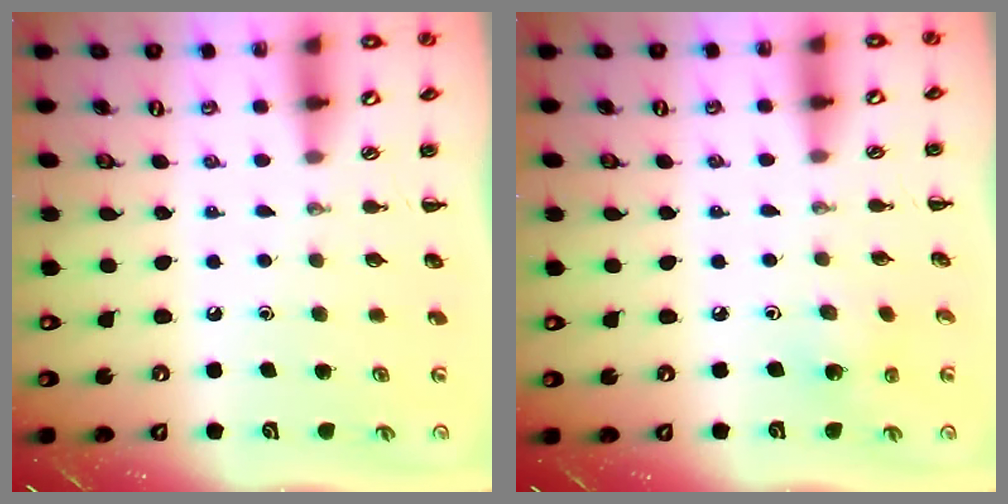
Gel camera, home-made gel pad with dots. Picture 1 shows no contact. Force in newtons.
{"total": 3.3, "press": 3.1, "slide": 1.0}